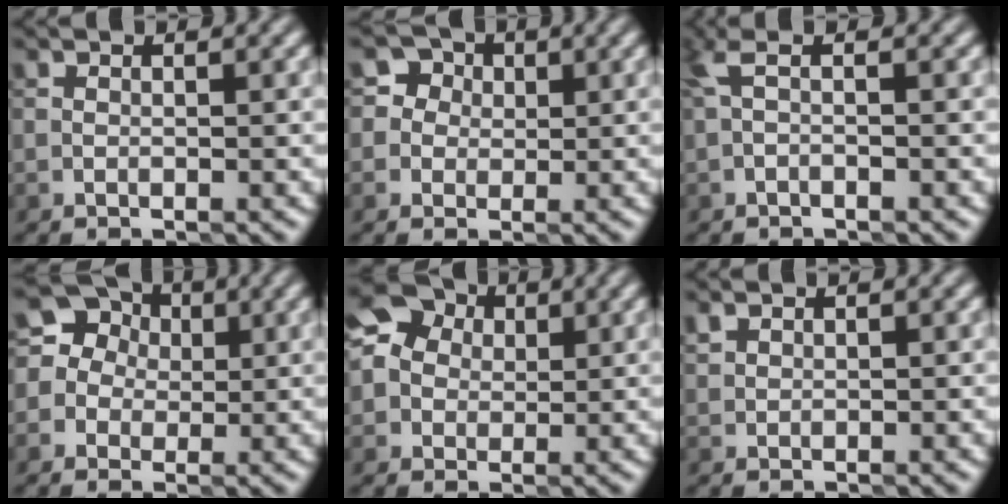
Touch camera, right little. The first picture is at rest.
{"total": 3.0, "force": [0.8, 2.8, 0.7], "torque": [0.014, 0.006, 0.000]}
{"total": 1.8, "force": [-0.2, 0.4, 1.7], "torque": [-0.042, 0.002, -0.009]}
{"total": 9.4, "force": [2.3, 8.5, 3.3], "torque": [-0.074, 0.056, 0.009]}
{"total": 7.0, "force": [2.5, 6.0, 2.7], "torque": [-0.046, 0.030, 0.025]}
{"total": 0.8, "force": [0.6, 0.5, 0.0], "torque": [0.002, 0.002, 0.014]}